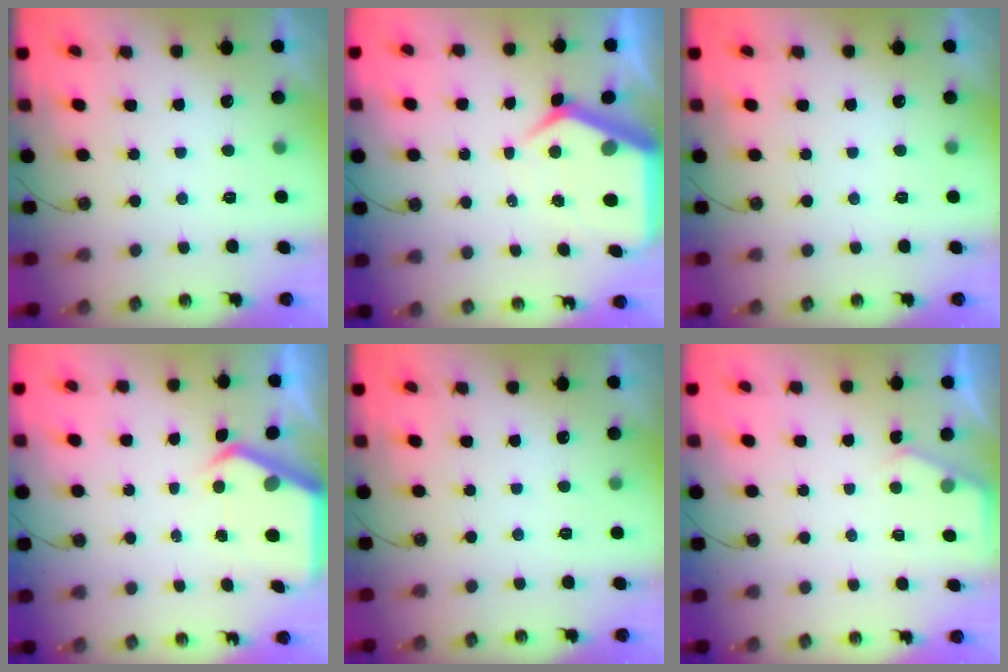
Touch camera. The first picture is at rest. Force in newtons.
{"total": 8.8, "press": 8.8, "slide": 0.9}
{"total": 0.0}
{"total": 5.4, "press": 5.4, "slide": 0.4}
{"total": 0.0}
{"total": 3.5, "press": 3.4, "slide": 0.5}